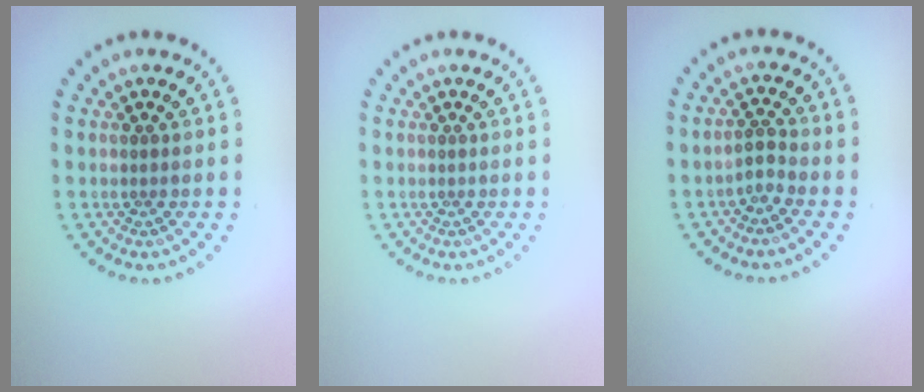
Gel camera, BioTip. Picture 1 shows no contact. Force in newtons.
{"total": 0.0}
{"total": 1.4, "press": 0.9, "slide": 1.0}